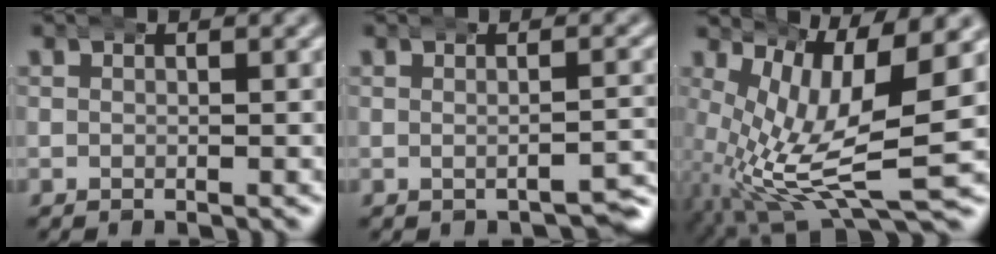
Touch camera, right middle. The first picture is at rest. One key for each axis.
{"total": 2.0, "fx": -1.8, "fy": 0.0, "fz": 0.8, "tx": -0.007, "ty": 0.012, "tz": -0.033}
{"total": 10.9, "fx": -0.5, "fy": 4.5, "fz": 9.9, "tx": -0.165, "ty": -0.033, "tz": 0.008}